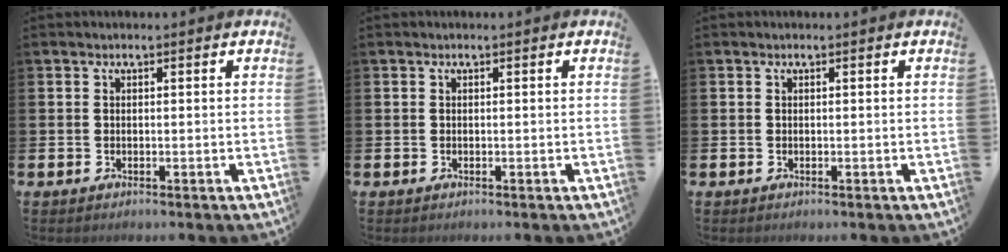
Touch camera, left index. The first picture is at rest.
{"total": 0.0}
{"total": 0.0}